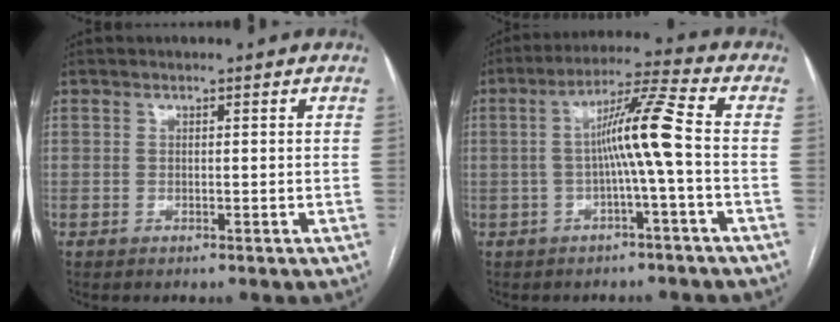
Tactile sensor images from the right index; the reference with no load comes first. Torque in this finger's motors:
{"motor_torque": [1.44, -0.08, 0.74, 0.18]}